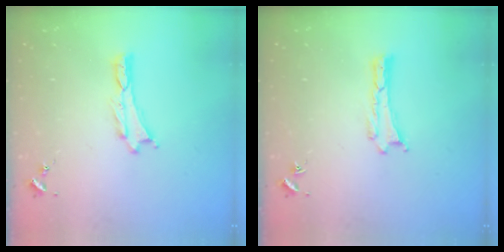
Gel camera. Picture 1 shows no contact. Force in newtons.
{"total": 0.0}